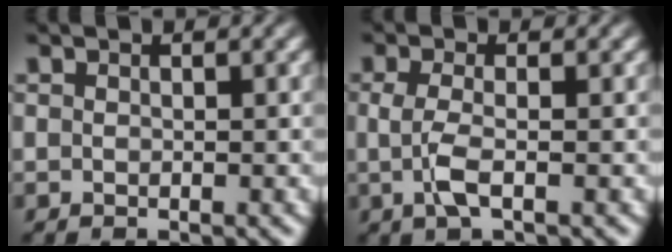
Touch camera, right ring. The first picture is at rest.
{"total": 2.3, "force": [-0.4, 0.6, 2.2], "torque": [-0.055, -0.015, -0.001]}